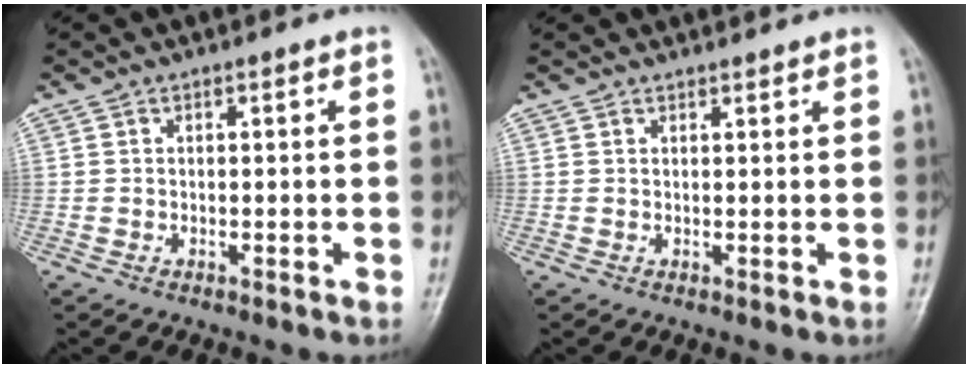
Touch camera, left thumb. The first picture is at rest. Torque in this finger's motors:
{"motor_torque": [0.28, -0.06, 1.49, -1.27, 0.05]}